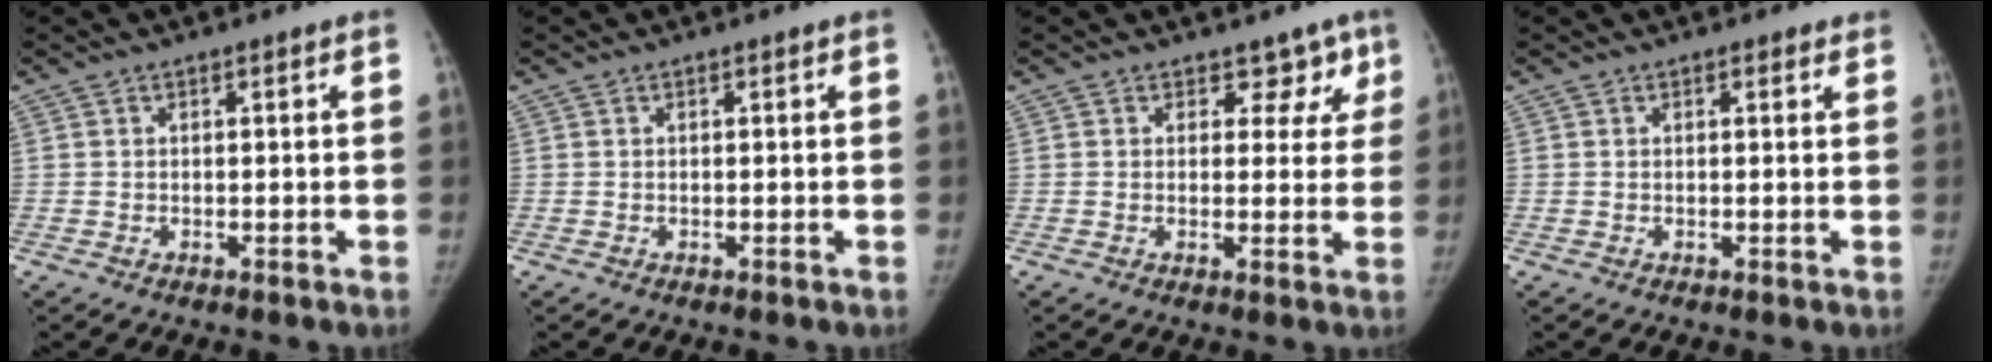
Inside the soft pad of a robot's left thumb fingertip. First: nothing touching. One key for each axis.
{"total": 0.0}
{"total": 4.5, "fx": 2.9, "fy": 3.2, "fz": 1.2, "tx": 0.027, "ty": -0.012, "tz": 0.029}
{"total": 1.0, "fx": 0.7, "fy": 0.5, "fz": 0.3, "tx": 0.003, "ty": -0.003, "tz": 0.005}